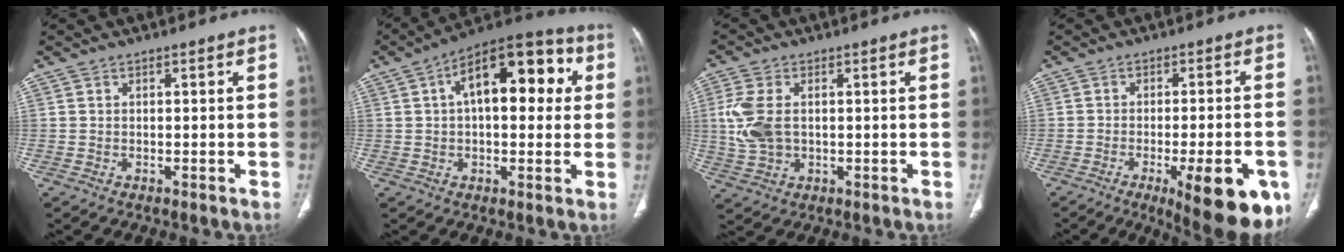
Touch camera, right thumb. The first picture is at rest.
{"total": 18.5, "force": [4.3, 9.2, 15.4], "torque": [-0.188, 0.033, 0.054]}
{"total": 8.3, "force": [0.7, 5.3, 6.4], "torque": [-0.152, 0.002, 0.020]}
{"total": 16.6, "force": [-7.4, 4.9, 14.1], "torque": [-0.132, 0.009, -0.089]}